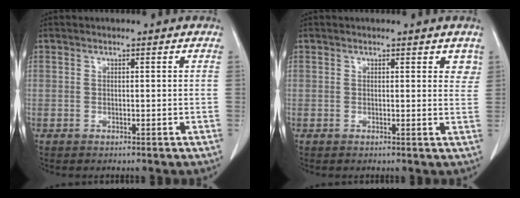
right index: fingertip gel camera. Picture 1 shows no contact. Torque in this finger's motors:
{"motor_torque": [-0.09, 0.06, 0.01, 0.00]}